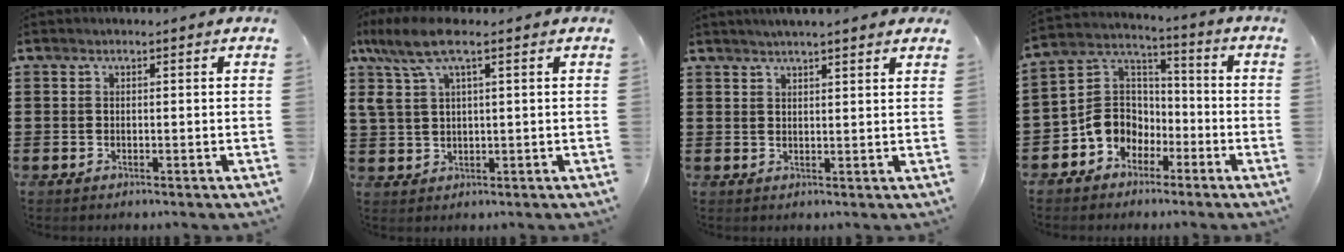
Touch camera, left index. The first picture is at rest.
{"total": 8.2, "force": [3.9, 2.5, 6.8], "torque": [-0.159, -0.001, 0.063]}
{"total": 2.4, "force": [2.2, 0.0, 0.9], "torque": [-0.024, 0.000, 0.040]}
{"total": 7.6, "force": [-3.4, 6.4, 2.2], "torque": [-0.070, 0.016, -0.072]}